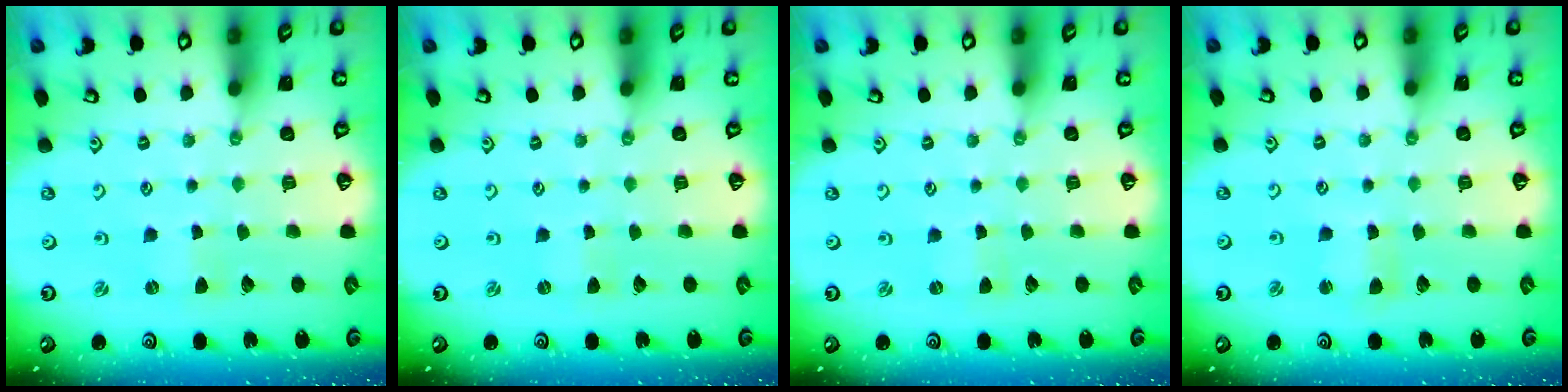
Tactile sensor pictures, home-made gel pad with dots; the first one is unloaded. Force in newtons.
{"total": 0.0}
{"total": 0.0}
{"total": 2.1, "press": 2.1, "slide": 0.3}